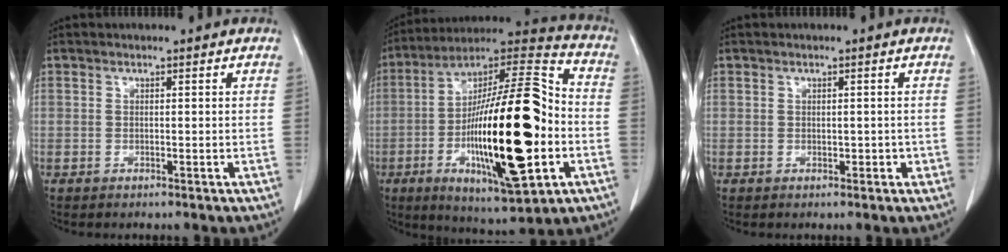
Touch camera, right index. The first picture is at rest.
{"total": 27.0, "force": [-5.3, 5.3, 26.0], "torque": [-0.452, -0.004, -0.083]}
{"total": 1.1, "force": [-0.2, 0.9, 0.7], "torque": [-0.004, 0.005, 0.001]}